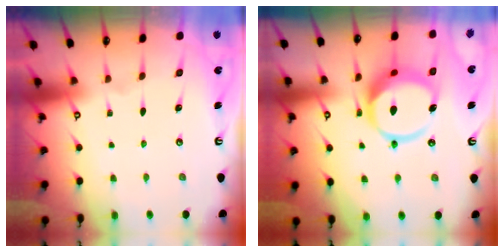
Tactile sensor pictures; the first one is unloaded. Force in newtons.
{"total": 14.0, "press": 13.9, "slide": 1.6}